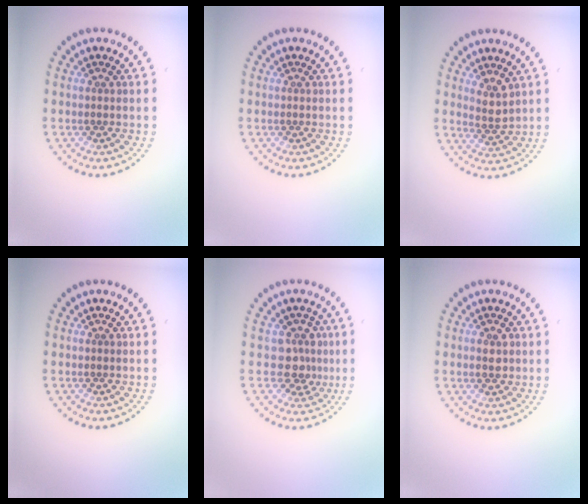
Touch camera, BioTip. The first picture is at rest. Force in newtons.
{"total": 0.0}
{"total": 2.0, "press": 1.6, "slide": 1.1}
{"total": 0.0}
{"total": 2.7, "press": 2.1, "slide": 1.7}
{"total": 1.6, "press": 1.6, "slide": 0.2}